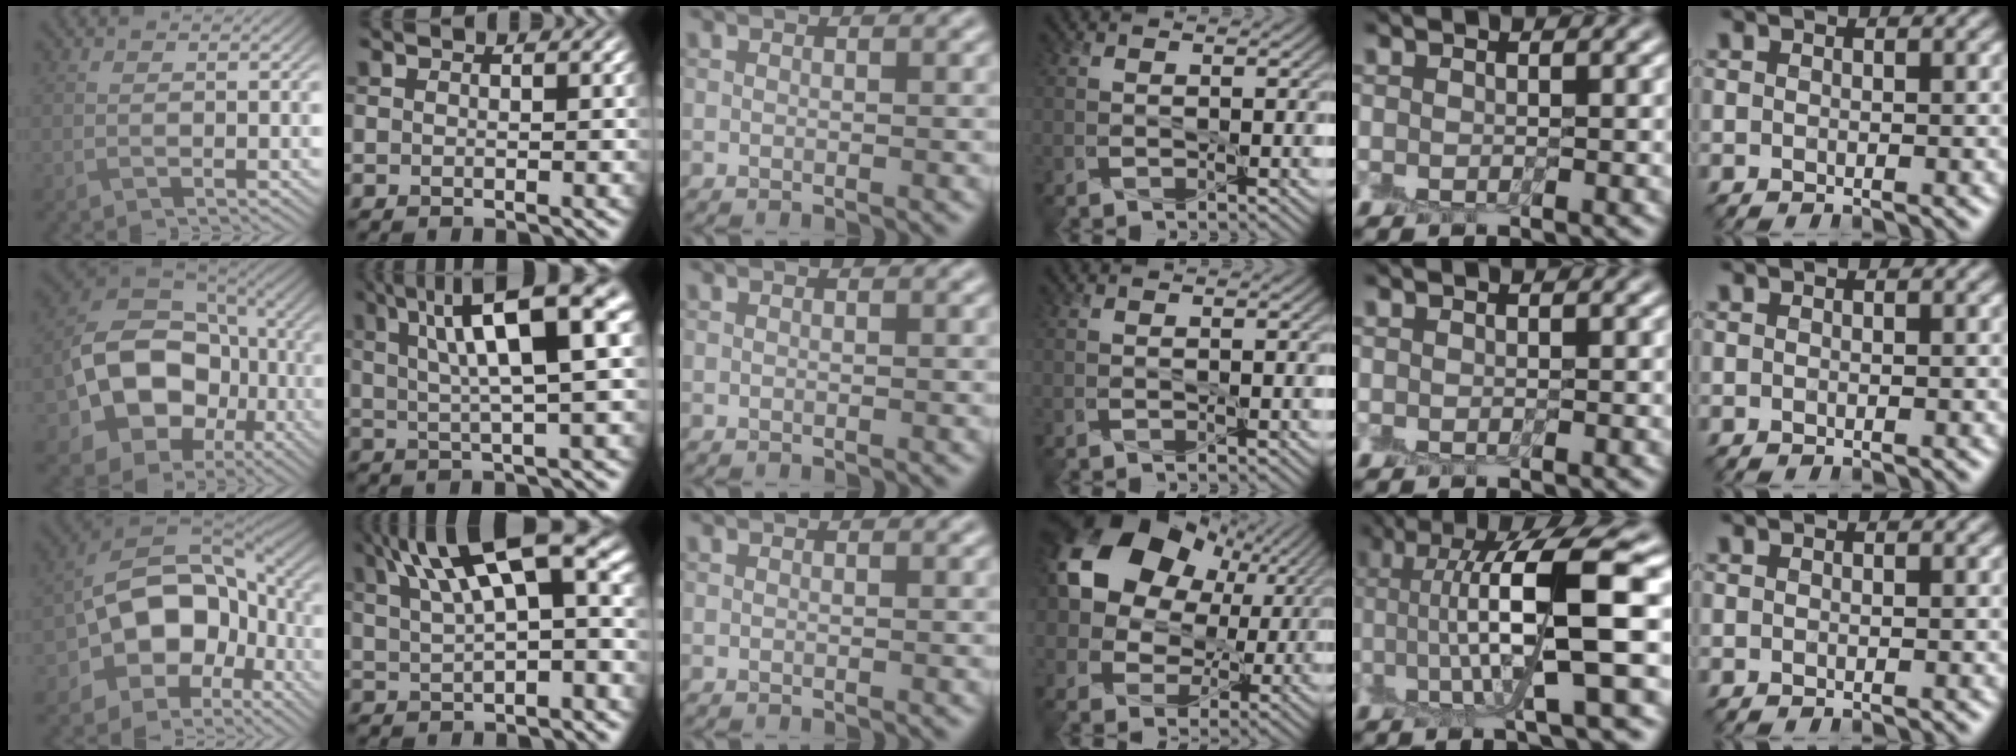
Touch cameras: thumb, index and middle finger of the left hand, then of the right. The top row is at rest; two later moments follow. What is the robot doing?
{"motion": "peel", "object": "postage stamp"}